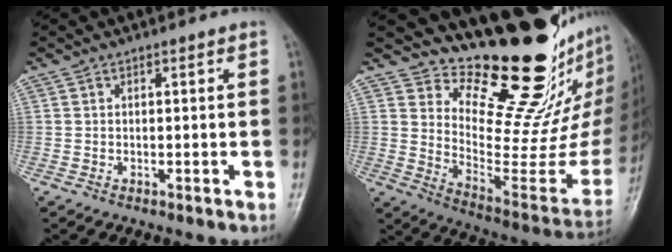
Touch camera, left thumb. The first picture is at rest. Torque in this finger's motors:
{"motor_torque": [0.35, 0.19, 0.70, -1.93, 0.10]}